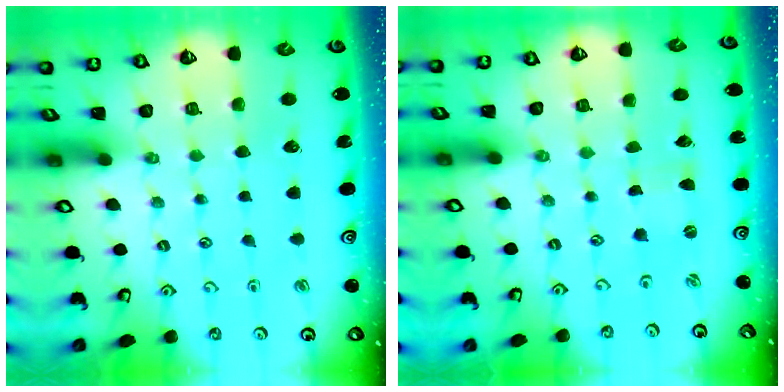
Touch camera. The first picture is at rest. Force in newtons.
{"total": 0.0}